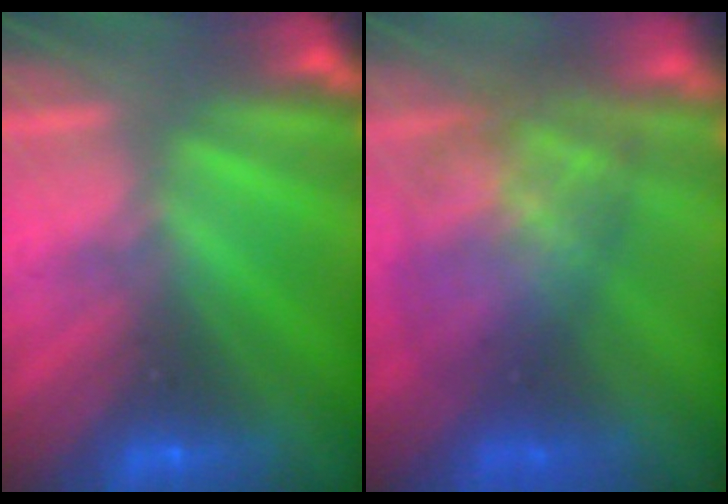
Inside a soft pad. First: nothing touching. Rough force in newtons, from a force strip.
{"total": 5.9}